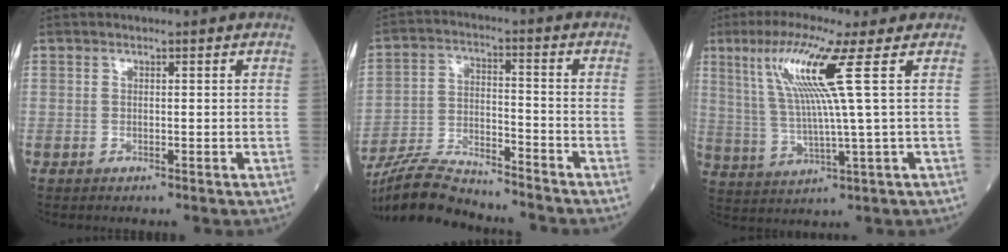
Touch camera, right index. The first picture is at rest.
{"total": 14.8, "force": [-13.7, 2.2, 5.1], "torque": [-0.103, 0.001, -0.241]}
{"total": 11.6, "force": [4.3, -1.4, 10.6], "torque": [-0.218, 0.007, 0.086]}